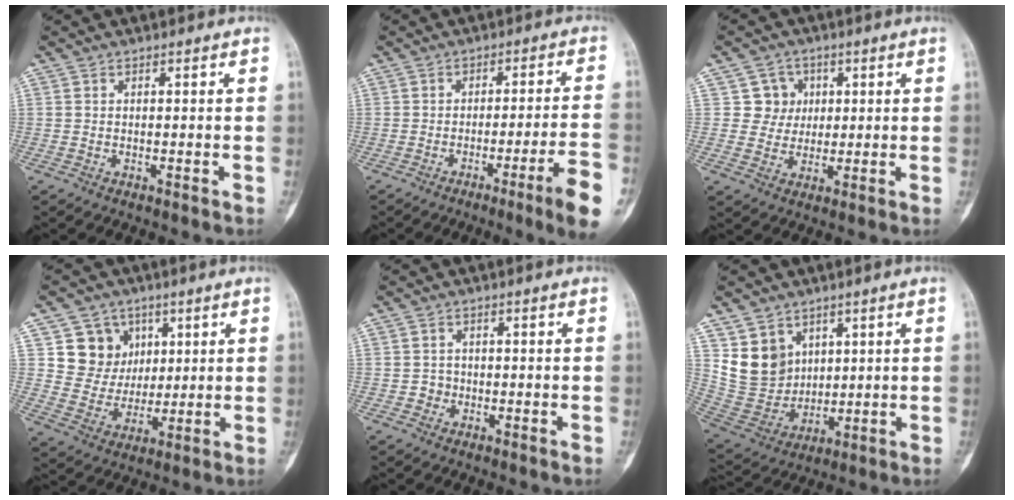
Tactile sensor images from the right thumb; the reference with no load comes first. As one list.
[{"total": 10.4, "force": [-5.2, -0.2, 8.9], "torque": [-0.124, 0.012, -0.075]}, {"total": 5.5, "force": [1.4, 5.3, 0.6], "torque": [0.030, 0.003, 0.017]}, {"total": 10.2, "force": [4.0, 9.1, 2.3], "torque": [0.007, -0.015, 0.076]}, {"total": 1.9, "force": [-0.6, 1.8, 0.4], "torque": [0.009, 0.009, -0.013]}, {"total": 10.9, "force": [4.9, 8.9, 4.0], "torque": [-0.049, -0.027, 0.116]}]